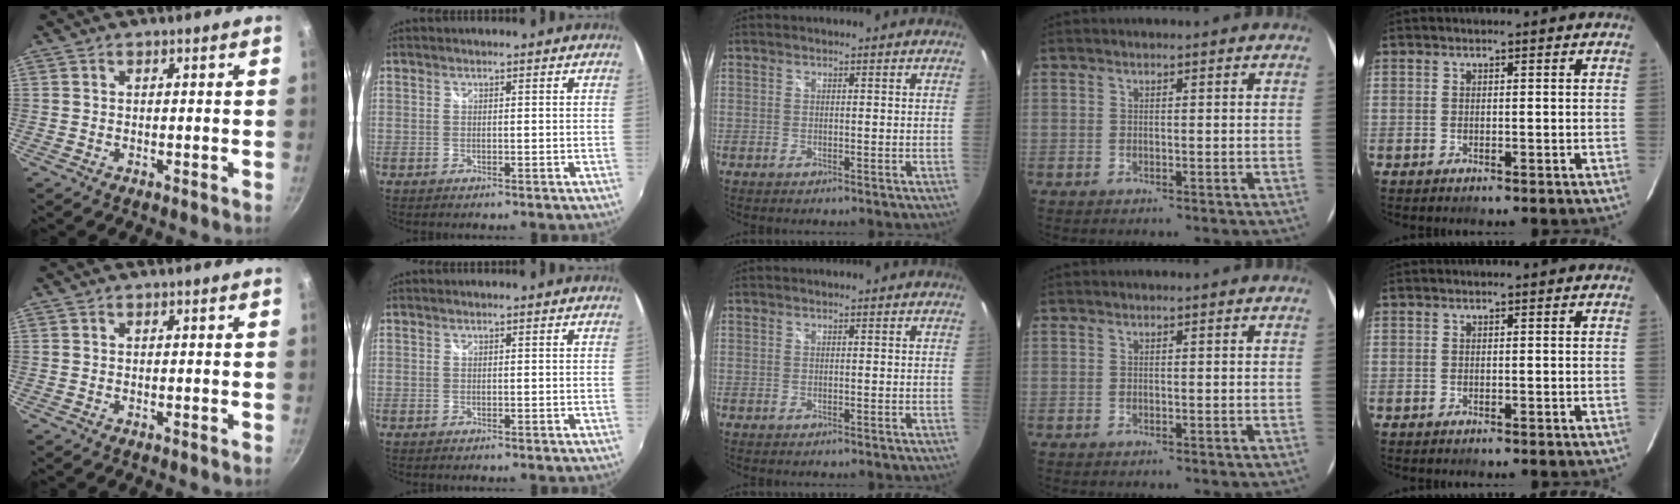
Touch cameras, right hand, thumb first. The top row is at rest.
{}